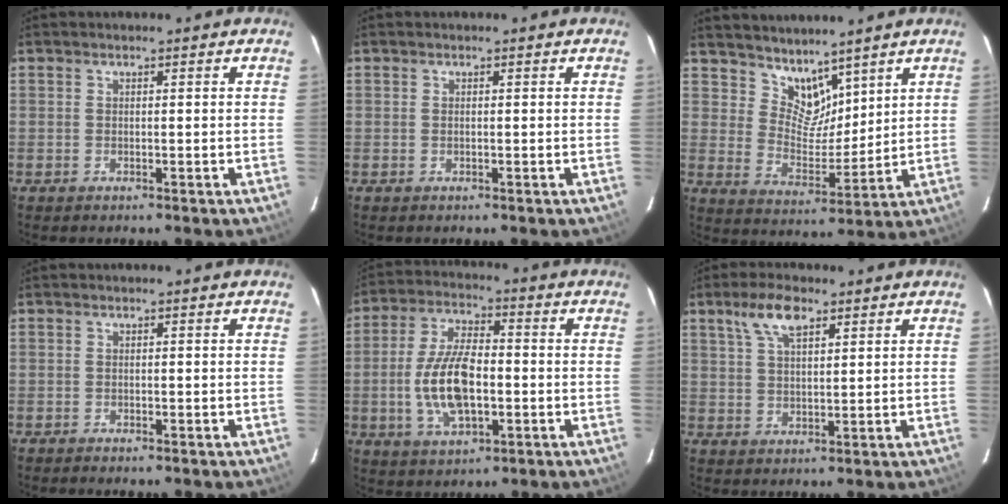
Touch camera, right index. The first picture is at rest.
{"total": 0.0}
{"total": 8.4, "force": [6.8, 4.2, 2.5], "torque": [-0.035, 0.001, 0.131]}
{"total": 1.7, "force": [-1.5, 0.4, 0.6], "torque": [-0.024, -0.006, -0.027]}
{"total": 12.6, "force": [-2.3, 5.8, 10.9], "torque": [-0.222, 0.004, -0.040]}
{"total": 6.4, "force": [3.7, 2.5, 4.5], "torque": [-0.086, 0.015, 0.070]}